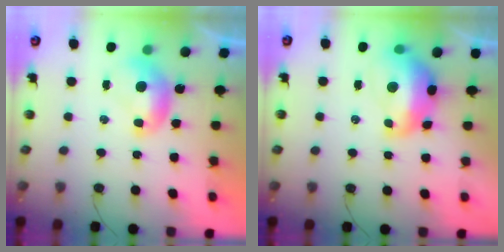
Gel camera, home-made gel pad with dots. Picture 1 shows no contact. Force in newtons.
{"total": 7.4, "press": 7.3, "slide": 1.4}